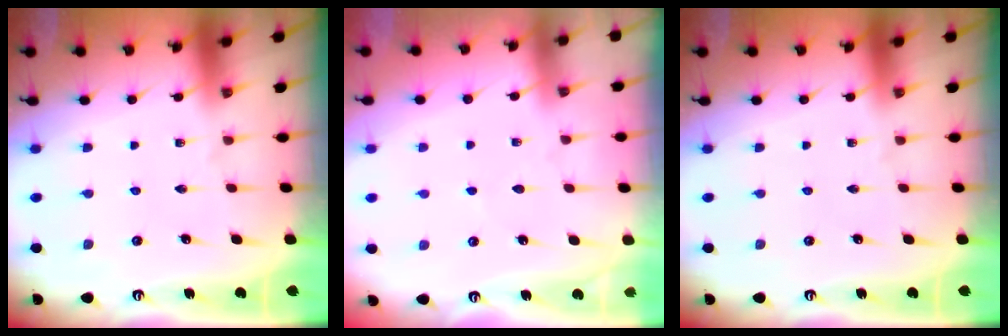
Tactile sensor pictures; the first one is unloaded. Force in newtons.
{"total": 3.0, "press": 2.9, "slide": 0.4}
{"total": 0.0}